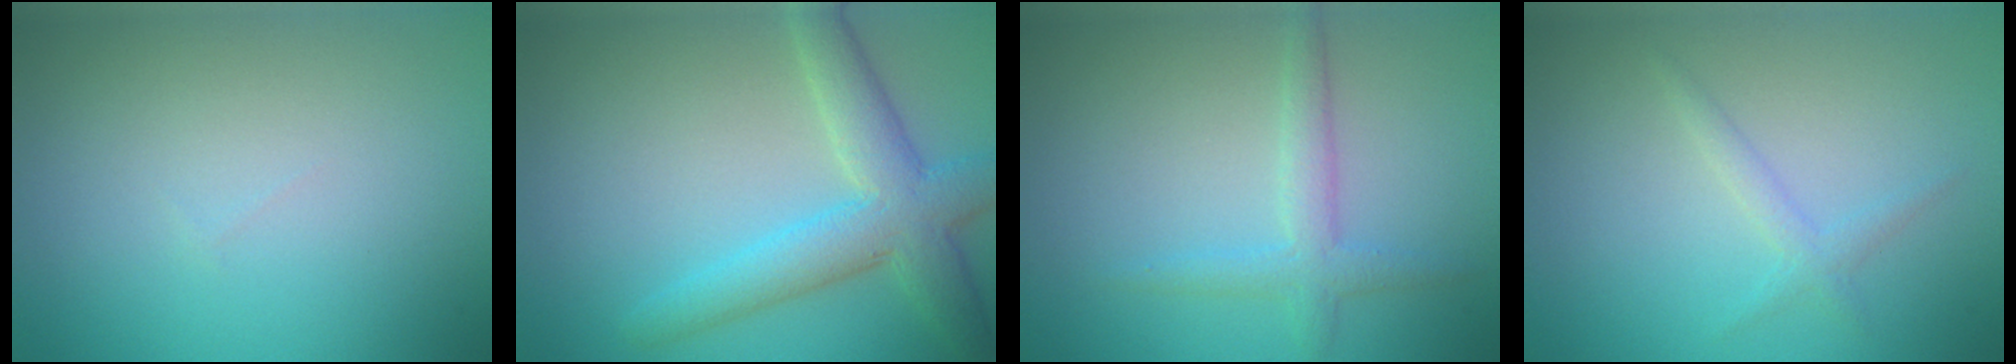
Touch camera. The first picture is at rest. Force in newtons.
{"total": 5.5, "press": 5.5, "slide": 0.2}
{"total": 2.4, "press": 2.4, "slide": 0.2}
{"total": 1.4, "press": 1.4, "slide": 0.1}